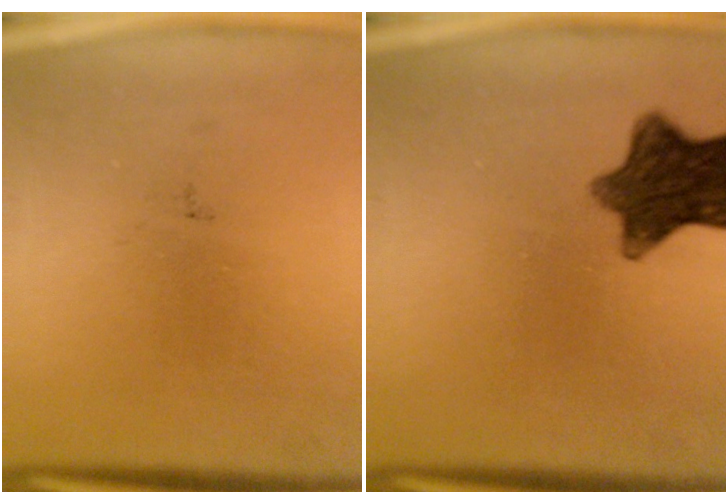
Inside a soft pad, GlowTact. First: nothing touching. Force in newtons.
{"total": 10.2}